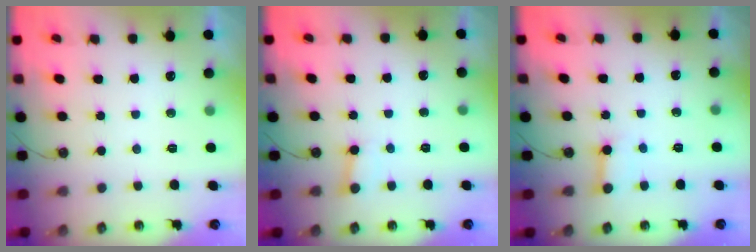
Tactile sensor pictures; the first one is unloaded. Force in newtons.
{"total": 2.3, "press": 2.3, "slide": 0.2}
{"total": 3.9, "press": 3.9, "slide": 0.3}